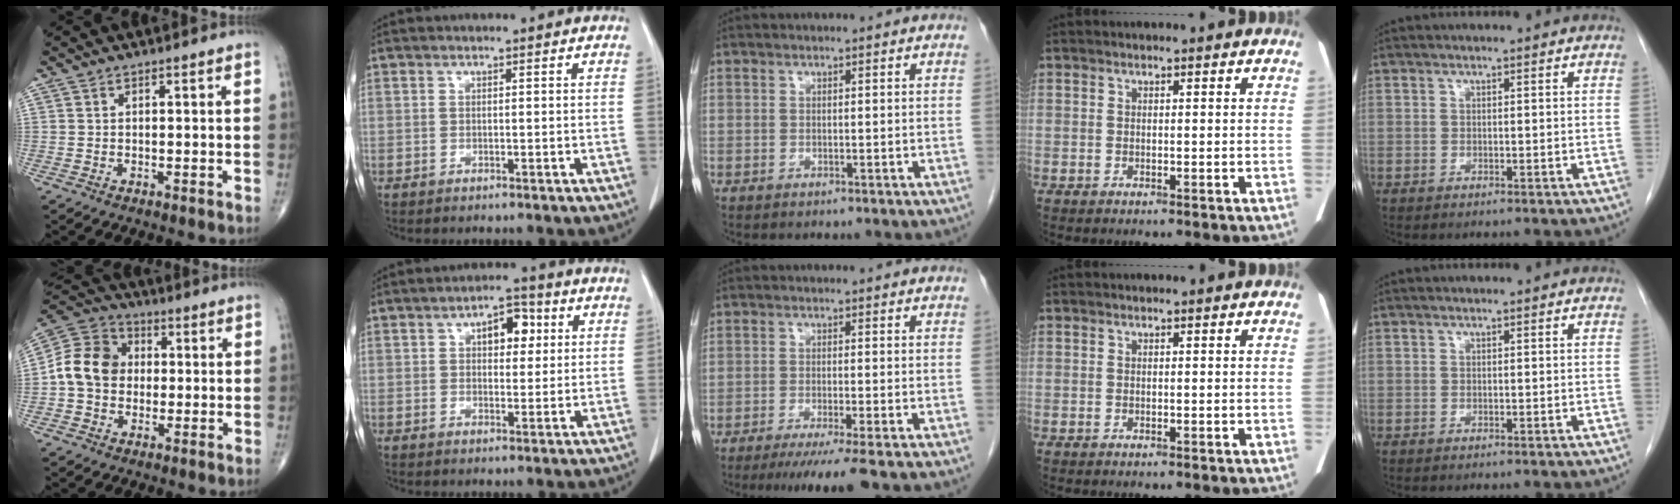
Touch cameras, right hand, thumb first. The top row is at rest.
{"thumb": {"total": 10.8, "force": [0.0, 9.0, 6.1], "torque": [-0.097, 0.029, -0.012]}, "index": {"total": 5.6, "force": [1.7, 2.9, 4.5], "torque": [-0.064, 0.017, 0.025]}, "middle": {"total": 6.8, "force": [-5.2, -1.0, 4.3], "torque": [-0.053, -0.017, -0.082]}}